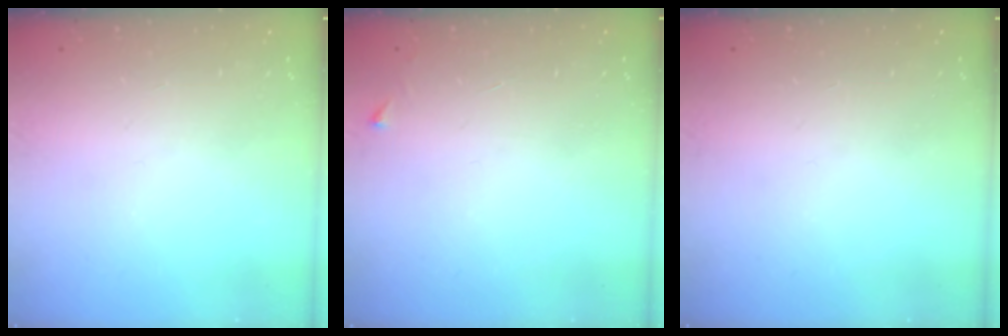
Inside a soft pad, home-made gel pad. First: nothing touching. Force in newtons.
{"total": 2.6, "press": 2.6, "slide": 0.3}
{"total": 0.0}